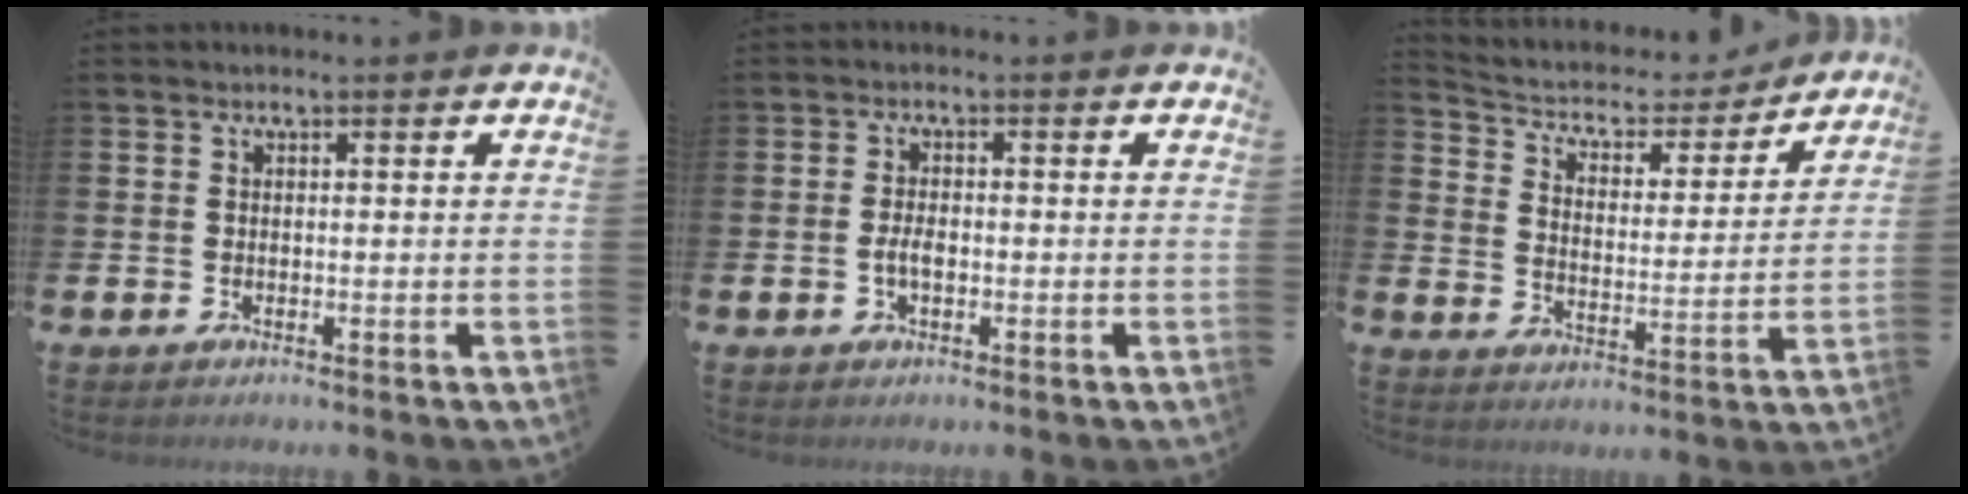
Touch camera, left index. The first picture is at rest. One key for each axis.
{"total": 2.2, "fx": -0.5, "fy": 1.1, "fz": 1.9, "tx": -0.031, "ty": 0.001, "tz": -0.011}
{"total": 4.9, "fx": 4.4, "fy": 2.0, "fz": 1.1, "tx": -0.048, "ty": -0.036, "tz": 0.066}